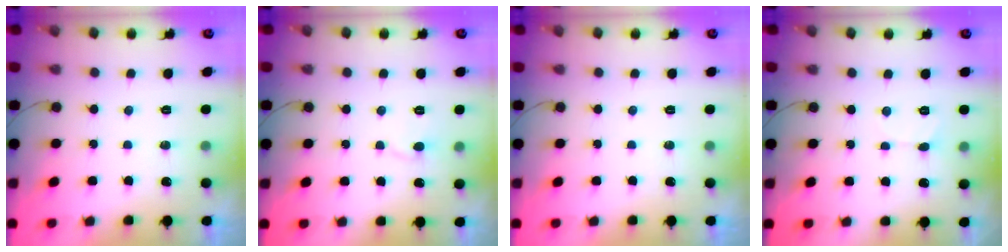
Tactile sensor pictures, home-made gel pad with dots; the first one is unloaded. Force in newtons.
{"total": 4.6, "press": 4.6, "slide": 0.5}
{"total": 0.0}
{"total": 3.9, "press": 3.9, "slide": 0.4}